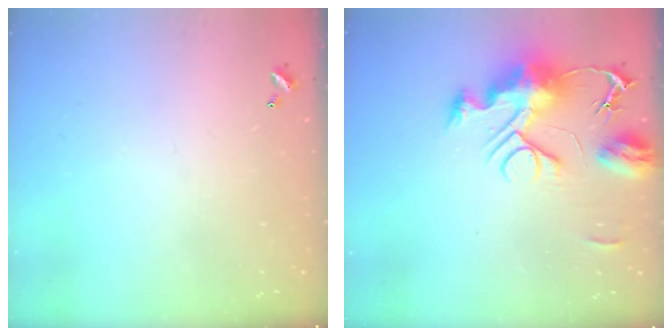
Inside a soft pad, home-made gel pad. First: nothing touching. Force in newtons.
{"total": 12.6, "press": 12.6, "slide": 1.2}